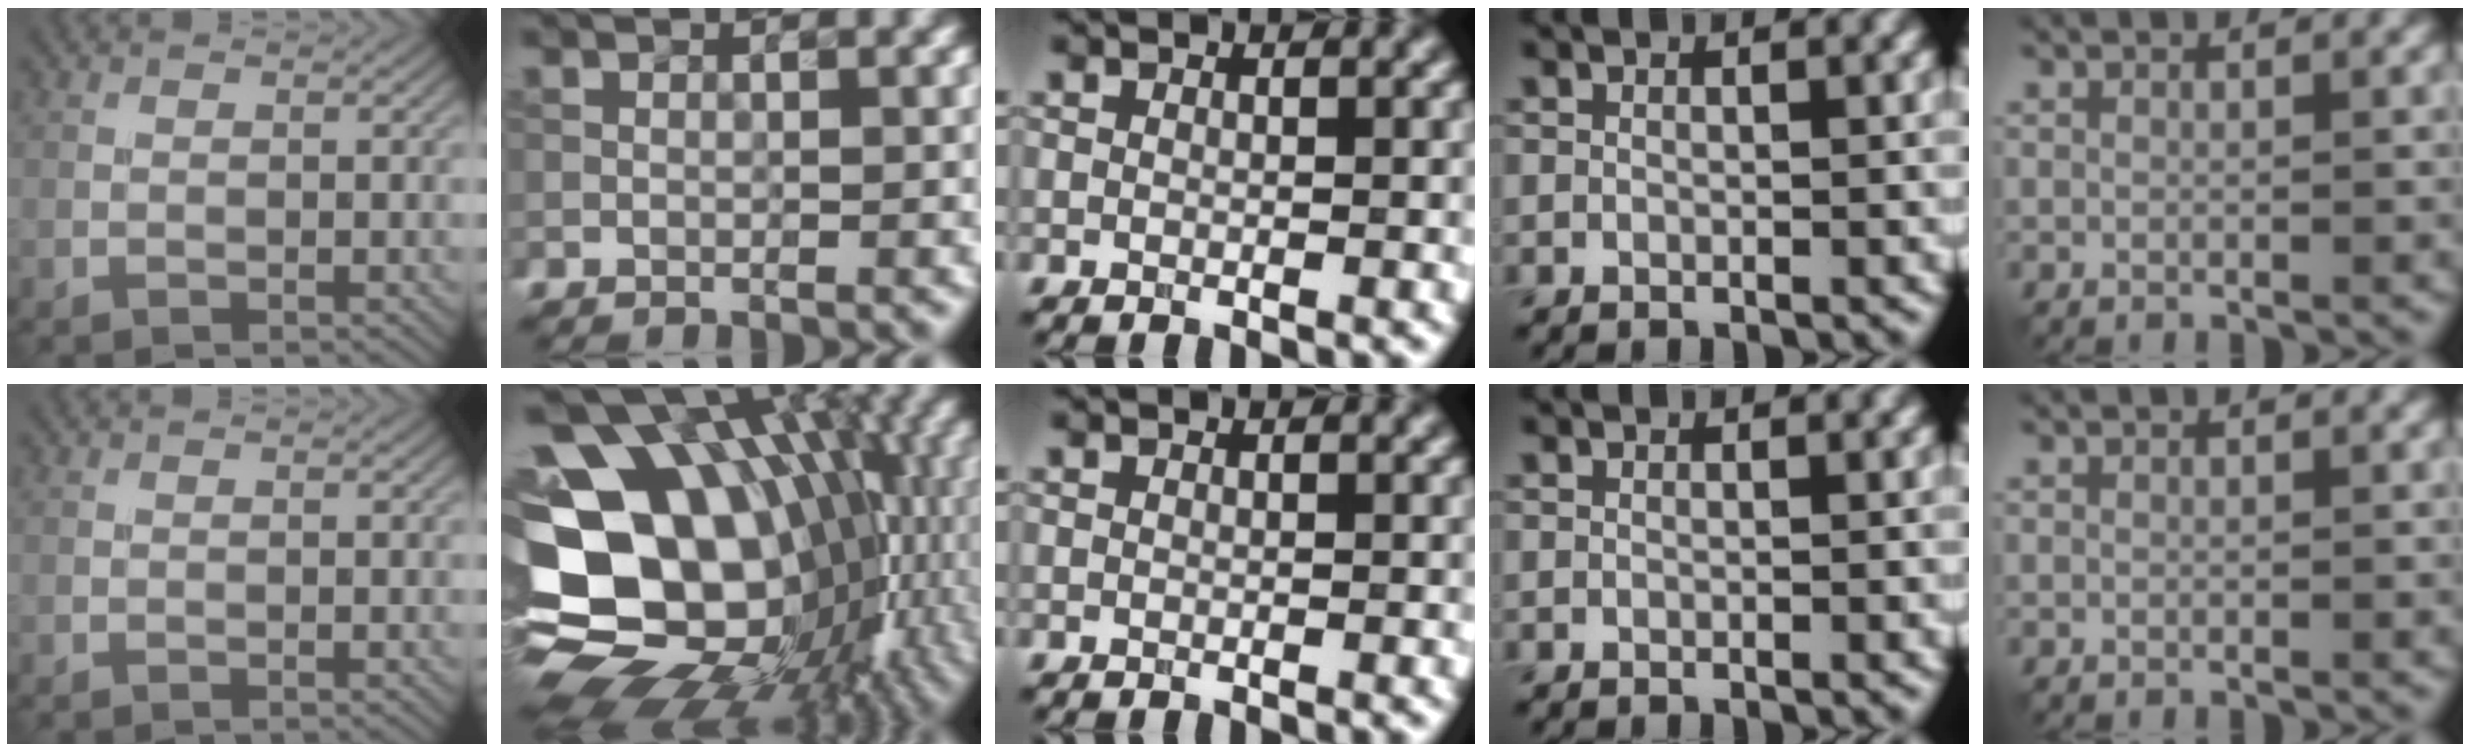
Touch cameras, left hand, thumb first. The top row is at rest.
{"index": {"total": 19.3, "force": [-2.5, 14.8, 12.1], "torque": [-0.190, 0.015, -0.021]}}